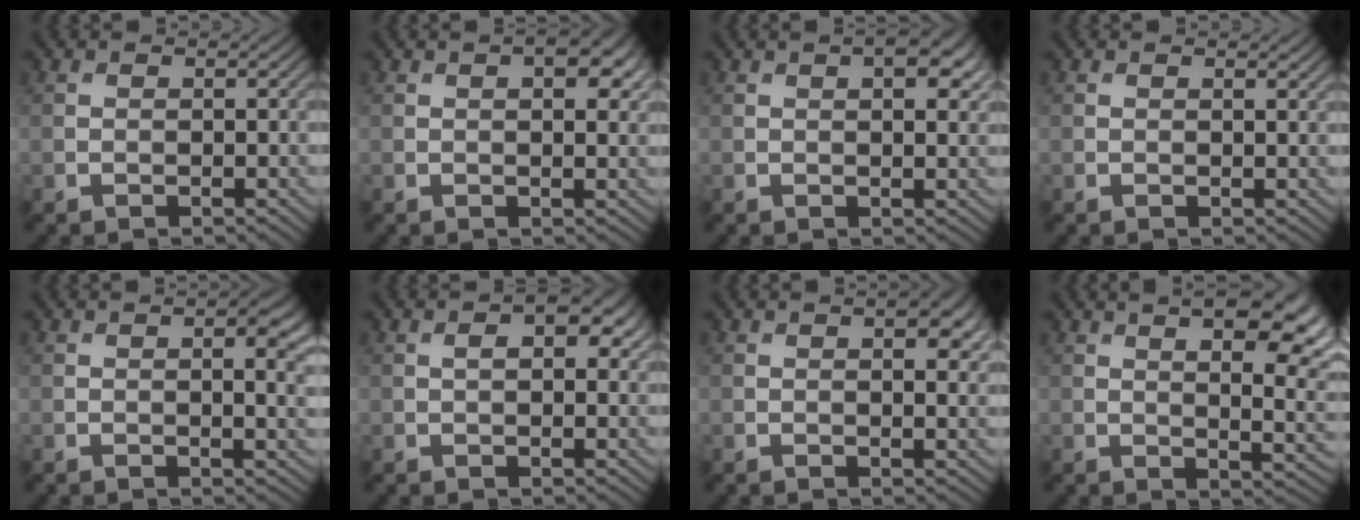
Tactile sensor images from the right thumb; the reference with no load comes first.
{"total": 4.1, "force": [1.5, 1.8, 3.4], "torque": [-0.053, 0.000, 0.022]}
{"total": 4.2, "force": [1.8, 1.7, 3.4], "torque": [-0.056, 0.001, 0.025]}
{"total": 0.7, "force": [0.5, 0.1, 0.5], "torque": [-0.009, -0.002, 0.008]}
{"total": 4.1, "force": [1.2, 1.3, 3.7], "torque": [-0.054, 0.000, 0.019]}
{"total": 4.5, "force": [1.5, 2.2, 3.7], "torque": [-0.058, 0.000, 0.024]}
{"total": 3.7, "force": [1.4, 1.3, 3.1], "torque": [-0.048, 0.000, 0.022]}
{"total": 13.6, "force": [5.7, 4.9, 11.3], "torque": [-0.165, 0.019, 0.077]}